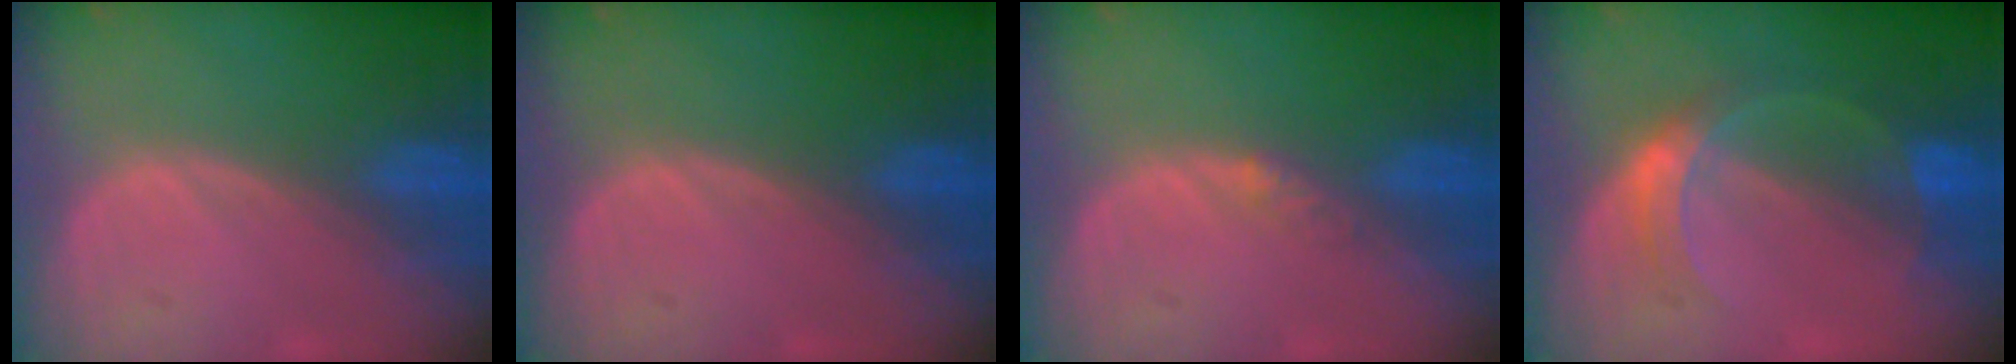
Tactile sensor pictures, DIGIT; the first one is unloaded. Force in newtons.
{"total": 0.0}
{"total": 1.6, "press": 1.3, "slide": 0.9}
{"total": 5.0, "press": 4.8, "slide": 1.3}